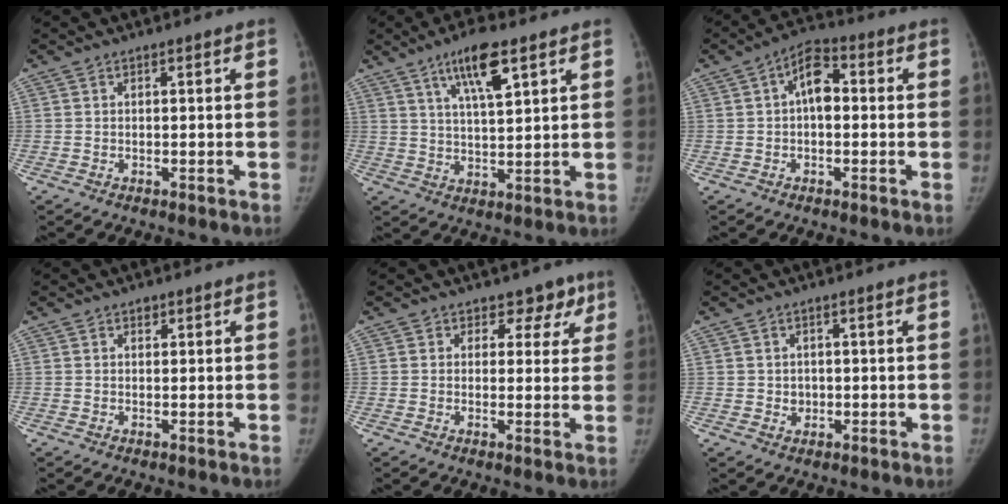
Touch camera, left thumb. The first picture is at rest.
{"total": 9.3, "force": [5.2, 2.2, 7.3], "torque": [-0.123, -0.025, 0.094]}
{"total": 6.6, "force": [0.4, 3.9, 5.2], "torque": [-0.070, 0.021, -0.008]}
{"total": 0.9, "force": [0.6, 0.6, 0.3], "torque": [0.000, -0.003, 0.007]}
{"total": 5.2, "force": [3.1, 4.1, 0.7], "torque": [0.032, -0.011, 0.023]}
{"total": 2.0, "force": [-0.1, 1.9, 0.7], "torque": [0.000, 0.002, 0.001]}